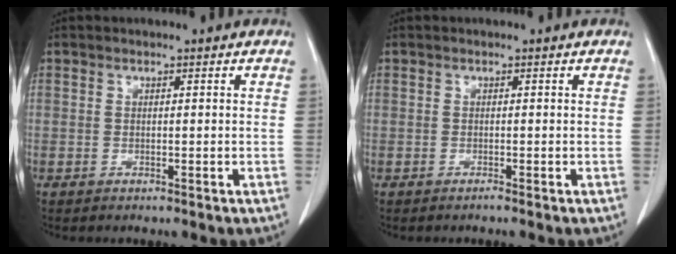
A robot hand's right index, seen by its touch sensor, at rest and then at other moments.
{"total": 0.6, "force": [-0.4, 0.0, 0.4], "torque": [-0.009, 0.000, -0.008]}